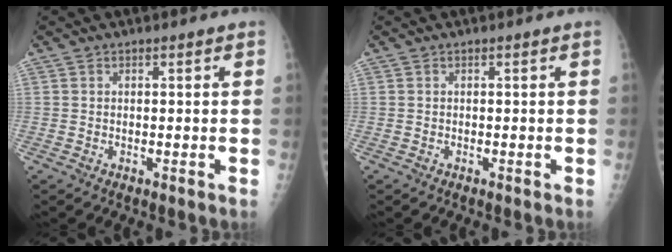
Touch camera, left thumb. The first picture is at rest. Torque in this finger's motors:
{"motor_torque": [0.83, -1.01, 0.18, 0.00, 0.07]}